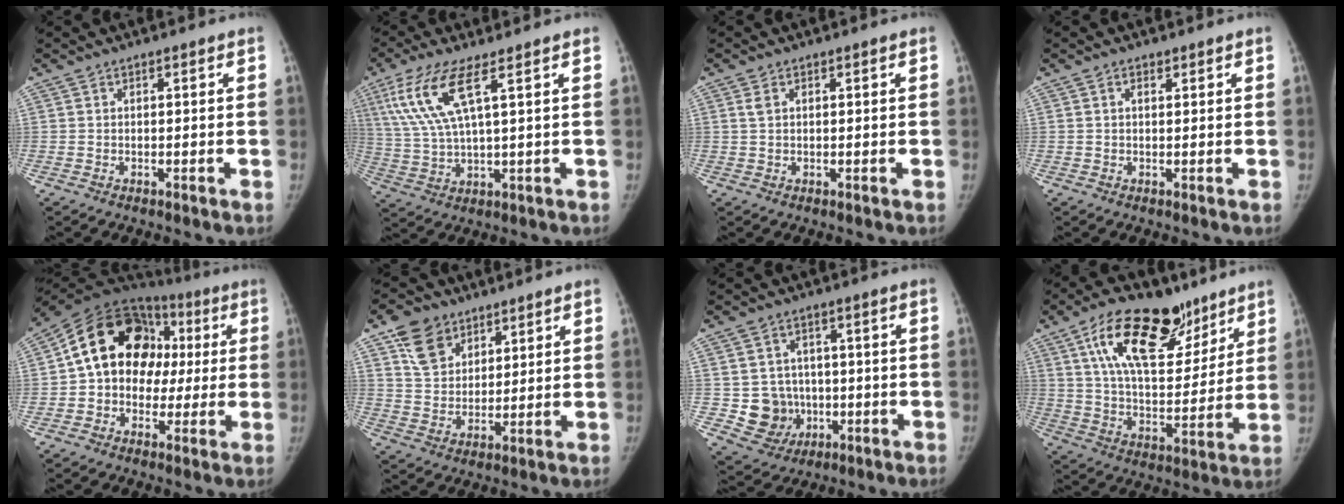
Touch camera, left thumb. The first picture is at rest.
{"total": 10.8, "force": [4.8, 2.5, 9.4], "torque": [-0.225, -0.014, 0.102]}
{"total": 1.4, "force": [0.5, 0.8, 1.0], "torque": [-0.022, 0.005, 0.013]}
{"total": 0.8, "force": [0.4, 0.5, 0.5], "torque": [-0.004, -0.003, 0.004]}
{"total": 18.8, "force": [1.9, 14.7, 11.5], "torque": [-0.156, 0.049, 0.023]}
{"total": 9.6, "force": [5.7, 6.7, 3.9], "torque": [-0.046, -0.025, 0.109]}
{"total": 8.4, "force": [-1.1, 8.0, 2.5], "torque": [-0.003, 0.007, -0.006]}
{"total": 21.9, "force": [12.5, 10.8, 14.4], "torque": [-0.198, -0.040, 0.216]}